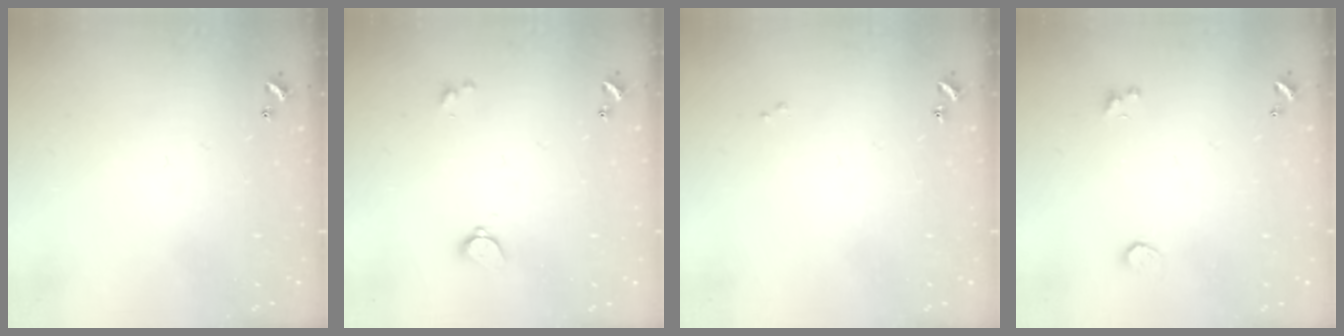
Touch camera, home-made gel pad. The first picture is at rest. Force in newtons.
{"total": 1.7, "press": 1.7, "slide": 0.5}
{"total": 0.0}
{"total": 0.9, "press": 0.7, "slide": 0.5}